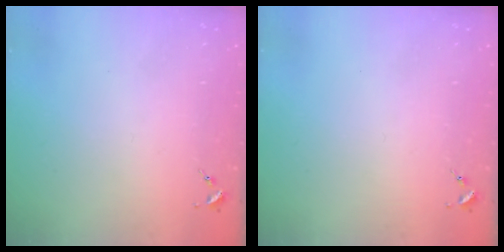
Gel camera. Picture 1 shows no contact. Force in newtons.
{"total": 0.0}